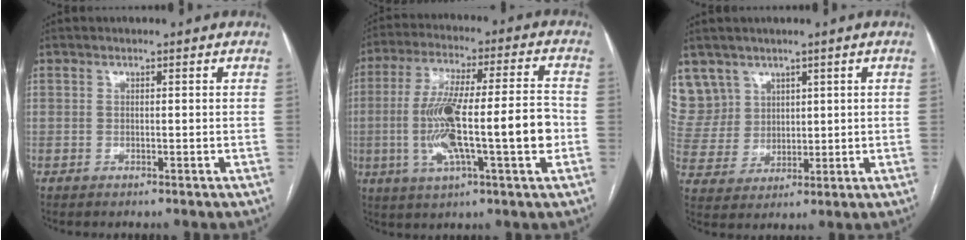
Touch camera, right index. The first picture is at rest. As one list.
[{"total": 17.1, "force": [-2.7, 2.1, 16.8], "torque": [-0.307, 0.013, -0.044]}, {"total": 9.5, "force": [5.9, 7.4, 0.6], "torque": [-0.025, 0.027, 0.140]}]